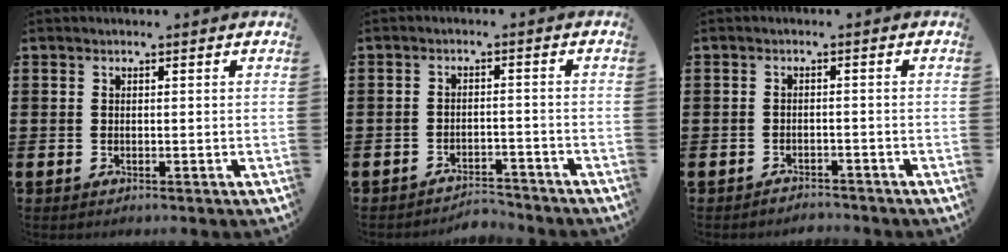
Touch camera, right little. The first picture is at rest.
{"total": 2.9, "force": [-2.9, 0.1, -0.1], "torque": [-0.006, 0.003, -0.063]}
{"total": 1.5, "force": [-1.5, 0.0, -0.2], "torque": [-0.001, 0.004, -0.033]}